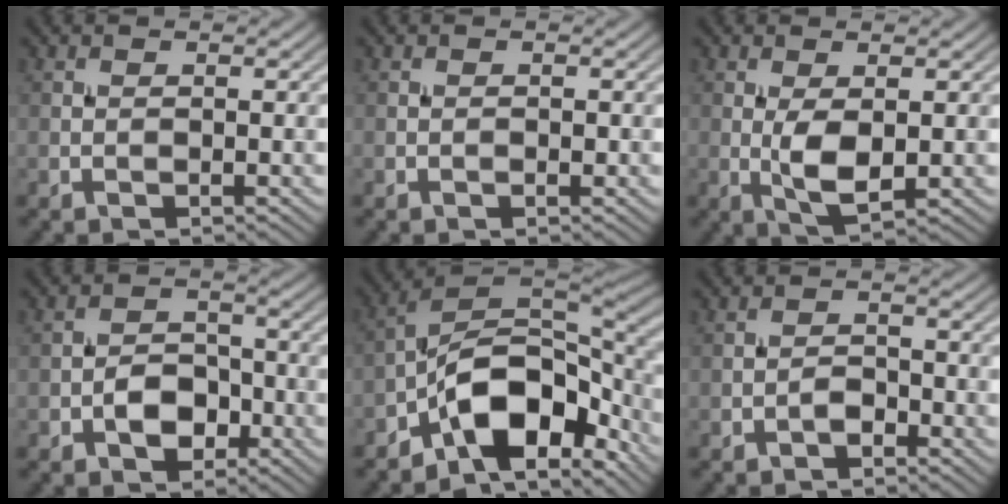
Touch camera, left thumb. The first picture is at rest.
{"total": 0.6, "force": [-0.2, 0.2, 0.5], "torque": [-0.007, 0.000, -0.003]}
{"total": 3.9, "force": [0.0, 1.6, 3.6], "torque": [-0.074, -0.005, 0.004]}
{"total": 4.6, "force": [-2.1, 3.1, 2.7], "torque": [-0.042, 0.005, -0.042]}
{"total": 13.4, "force": [-7.3, 6.3, 9.3], "torque": [-0.145, -0.001, -0.146]}
{"total": 1.8, "force": [-1.3, 0.9, 0.9], "torque": [-0.013, 0.005, -0.027]}